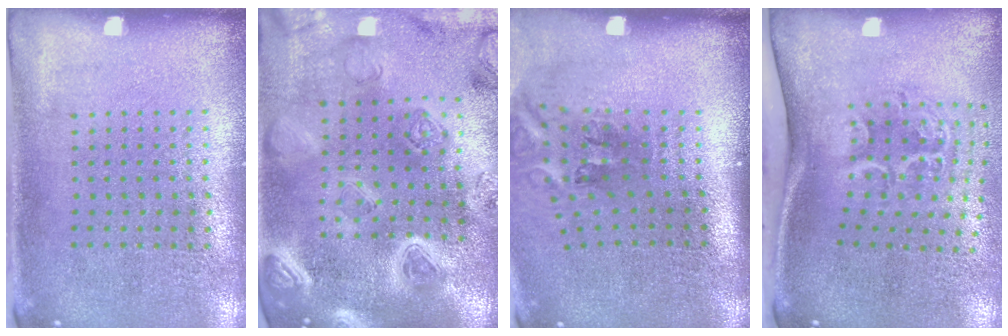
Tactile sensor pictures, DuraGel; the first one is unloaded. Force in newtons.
{"total": 4.5, "press": 3.9, "slide": 2.1}
{"total": 2.1, "press": 1.3, "slide": 1.6}
{"total": 2.2, "press": 1.4, "slide": 1.7}